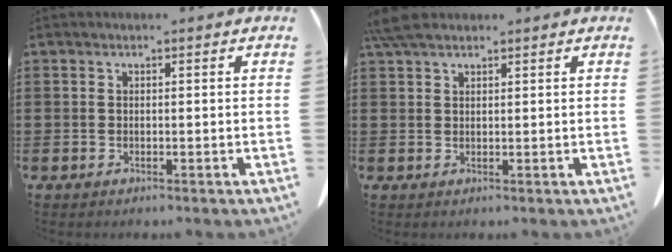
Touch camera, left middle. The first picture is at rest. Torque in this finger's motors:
{"motor_torque": [0.71, 0.48, 0.09, 0.03]}